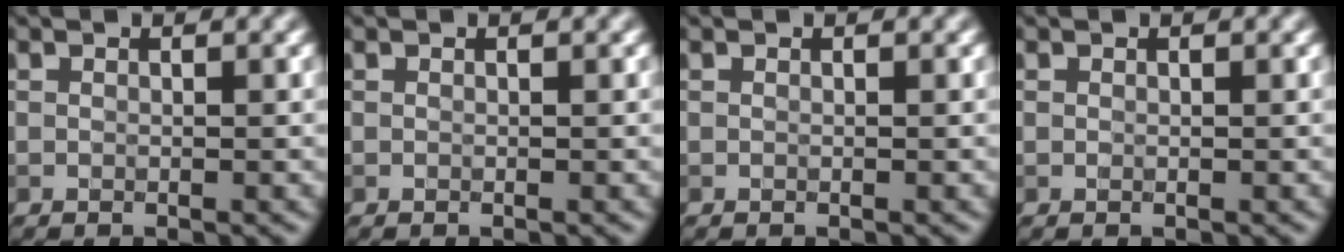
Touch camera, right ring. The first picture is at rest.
{"total": 0.0}
{"total": 0.0}
{"total": 0.0}